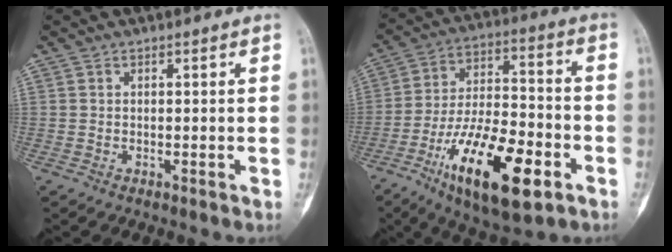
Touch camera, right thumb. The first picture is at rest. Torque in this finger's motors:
{"motor_torque": [0.61, 0.86, 1.94, -0.83, 0.13]}